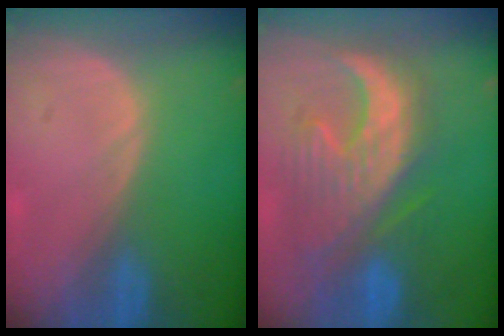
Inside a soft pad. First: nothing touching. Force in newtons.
{"total": 11.1, "press": 10.7, "slide": 2.9}